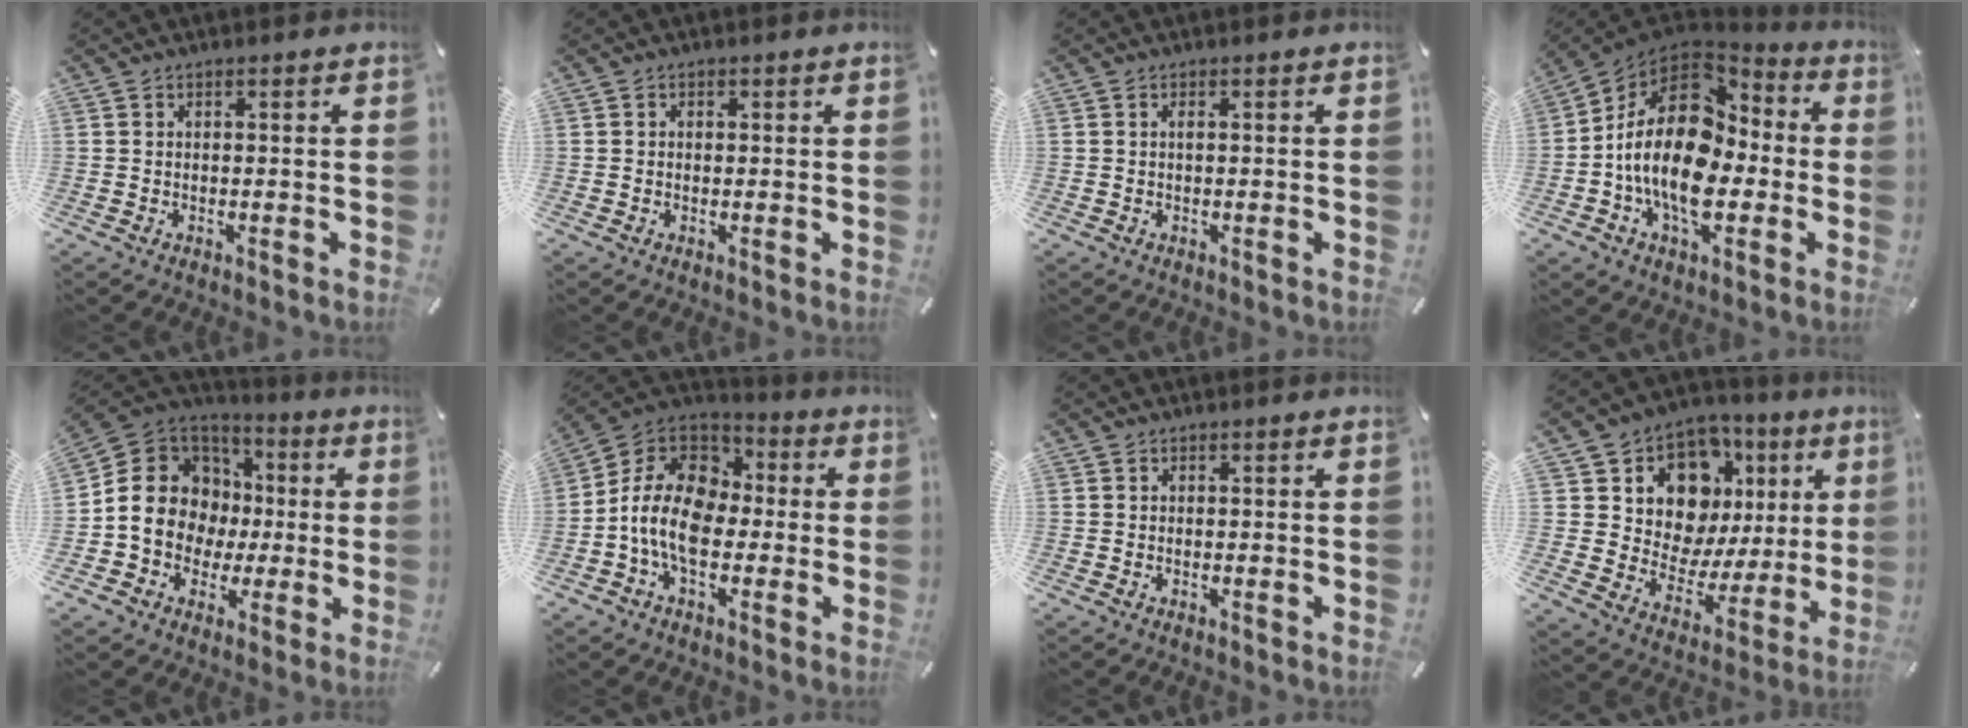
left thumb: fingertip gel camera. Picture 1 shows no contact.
{"total": 0.7, "force": [0.0, 0.6, 0.3], "torque": [-0.005, 0.005, -0.001]}
{"total": 0.7, "force": [0.1, 0.1, 0.7], "torque": [-0.013, 0.000, 0.001]}
{"total": 20.6, "force": [-2.2, 13.4, 15.5], "torque": [-0.299, 0.006, -0.038]}
{"total": 15.0, "force": [-1.0, 13.8, 6.0], "torque": [-0.123, 0.006, -0.011]}
{"total": 13.9, "force": [-3.1, 10.0, 9.1], "torque": [-0.209, 0.022, -0.062]}
{"total": 0.0}
{"total": 13.2, "force": [6.6, 10.2, 5.2], "torque": [-0.080, -0.065, 0.124]}